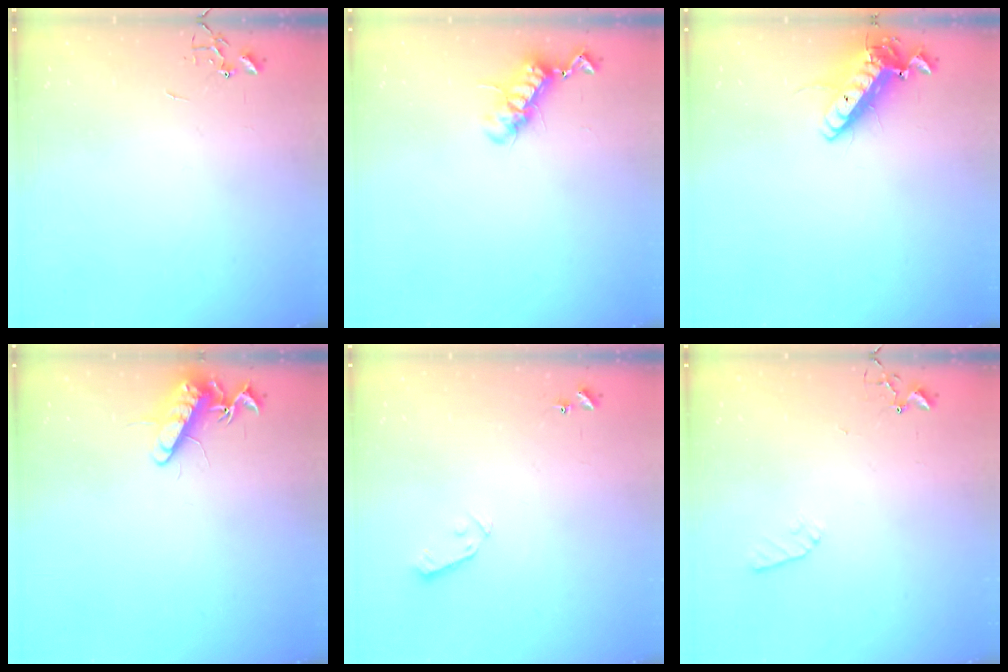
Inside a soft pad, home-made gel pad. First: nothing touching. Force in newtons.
{"total": 11.3, "press": 11.2, "slide": 1.2}
{"total": 14.3, "press": 14.0, "slide": 2.8}
{"total": 11.9, "press": 11.8, "slide": 1.3}
{"total": 3.7, "press": 3.6, "slide": 0.9}
{"total": 6.6, "press": 6.5, "slide": 0.7}